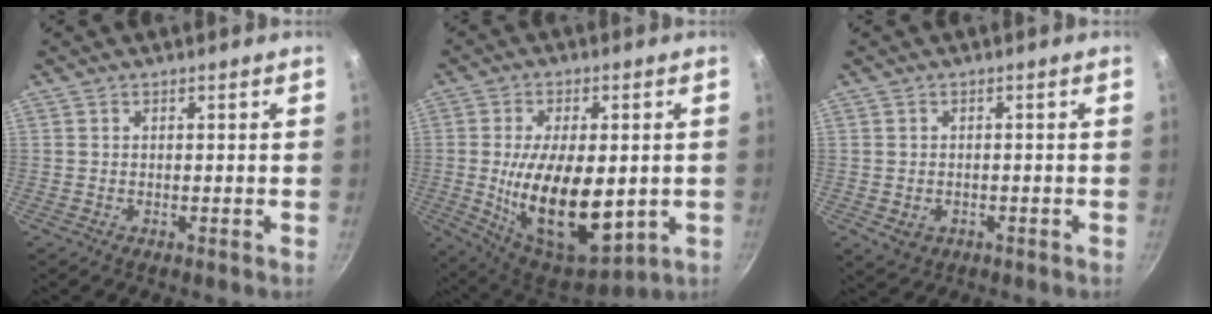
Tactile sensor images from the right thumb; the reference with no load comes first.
{"total": 20.6, "force": [-1.7, 10.5, 17.6], "torque": [-0.287, -0.017, -0.011]}
{"total": 3.0, "force": [-0.8, 2.4, 1.6], "torque": [-0.023, 0.002, -0.003]}